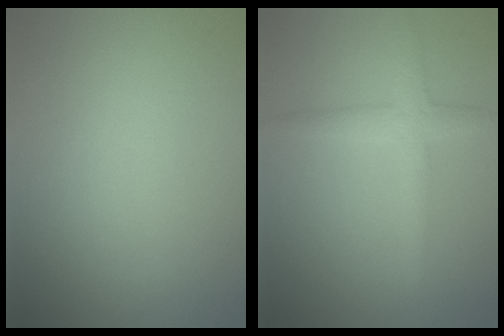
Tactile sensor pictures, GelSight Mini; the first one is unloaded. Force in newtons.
{"total": 2.6, "press": 2.6, "slide": 0.1}